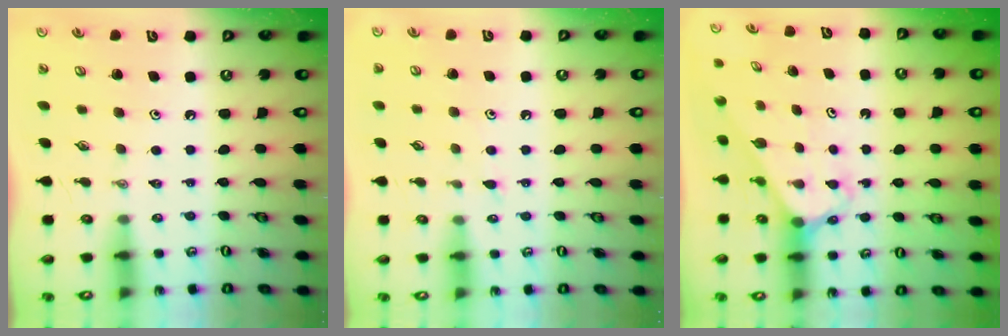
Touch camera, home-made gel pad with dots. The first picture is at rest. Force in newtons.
{"total": 7.9, "press": 7.8, "slide": 0.8}
{"total": 2.6, "press": 2.6, "slide": 0.2}